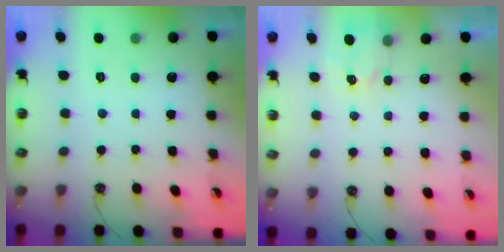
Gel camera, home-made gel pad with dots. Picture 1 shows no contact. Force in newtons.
{"total": 3.5, "press": 3.5, "slide": 0.5}